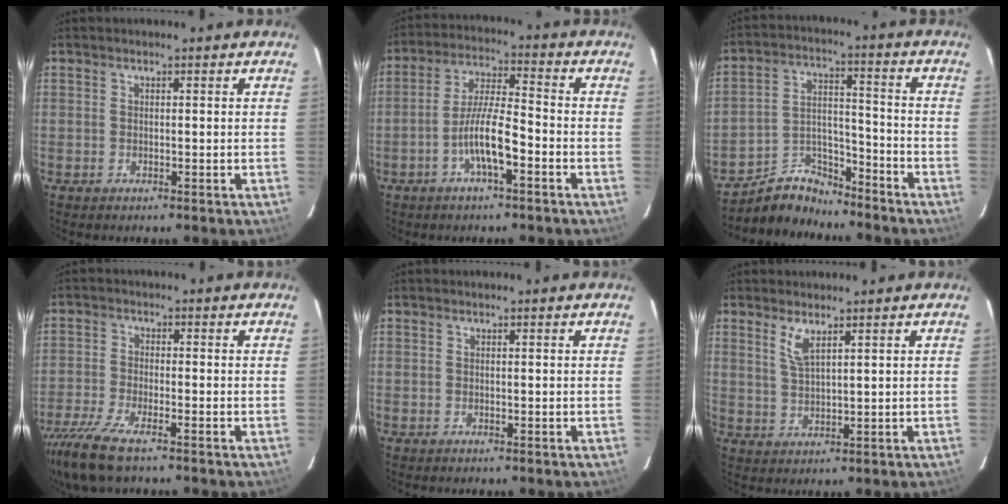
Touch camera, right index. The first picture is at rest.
{"total": 8.1, "force": [-3.7, 1.4, 7.1], "torque": [-0.143, 0.006, -0.067]}
{"total": 9.4, "force": [-8.6, 3.7, 1.0], "torque": [-0.029, 0.041, -0.152]}
{"total": 10.7, "force": [-8.2, 2.2, 6.5], "torque": [-0.159, -0.041, -0.159]}
{"total": 0.0}
{"total": 3.6, "force": [2.3, 0.9, 2.7], "torque": [-0.054, -0.003, 0.046]}